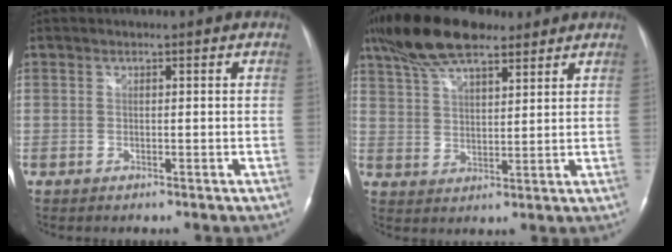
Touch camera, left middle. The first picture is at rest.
{"total": 13.0, "force": [9.7, 4.1, 7.6], "torque": [-0.156, 0.026, 0.176]}